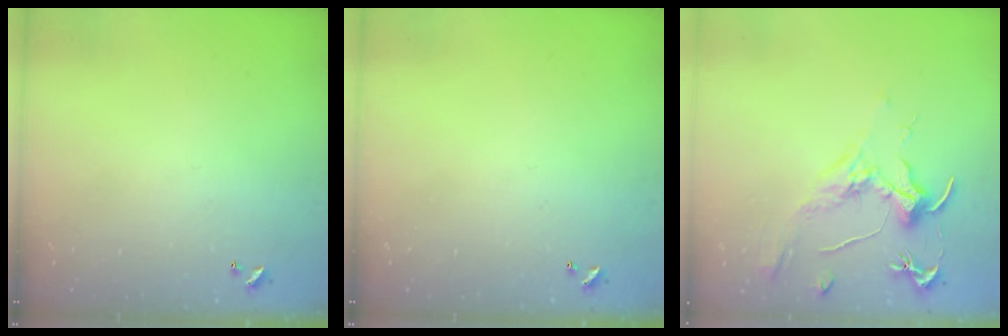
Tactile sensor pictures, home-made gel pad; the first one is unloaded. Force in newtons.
{"total": 0.0}
{"total": 2.0, "press": 1.7, "slide": 0.9}